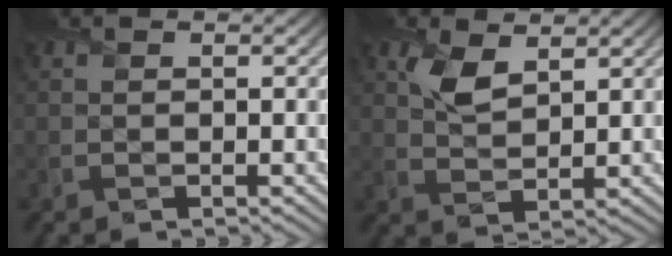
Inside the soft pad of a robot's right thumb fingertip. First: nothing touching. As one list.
[{"total": 4.1, "force": [2.4, 1.9, 2.8], "torque": [-0.070, 0.000, 0.046]}]